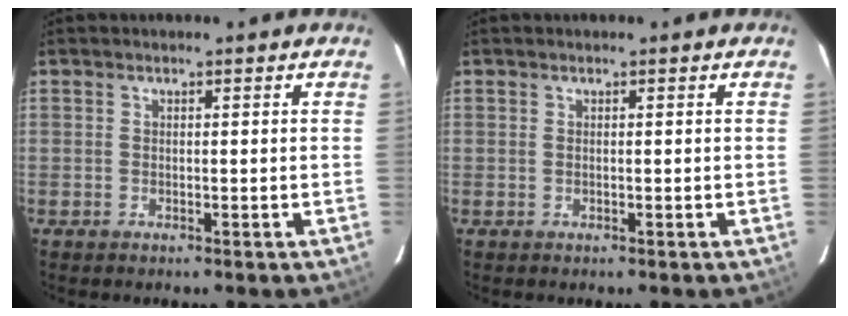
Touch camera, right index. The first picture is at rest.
{"total": 0.0}